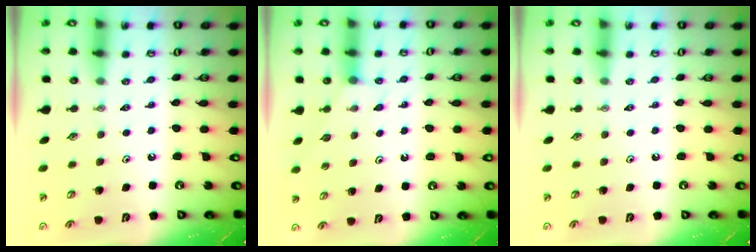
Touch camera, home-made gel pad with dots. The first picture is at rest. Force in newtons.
{"total": 2.7, "press": 2.7, "slide": 0.3}
{"total": 0.0}